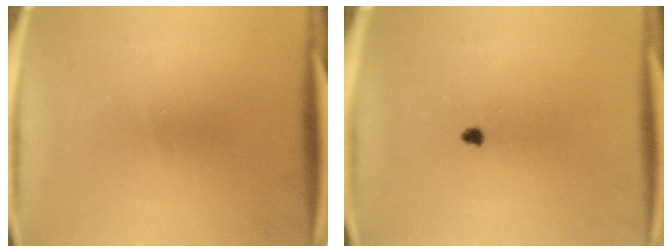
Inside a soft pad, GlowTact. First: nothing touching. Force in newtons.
{"total": 1.0}